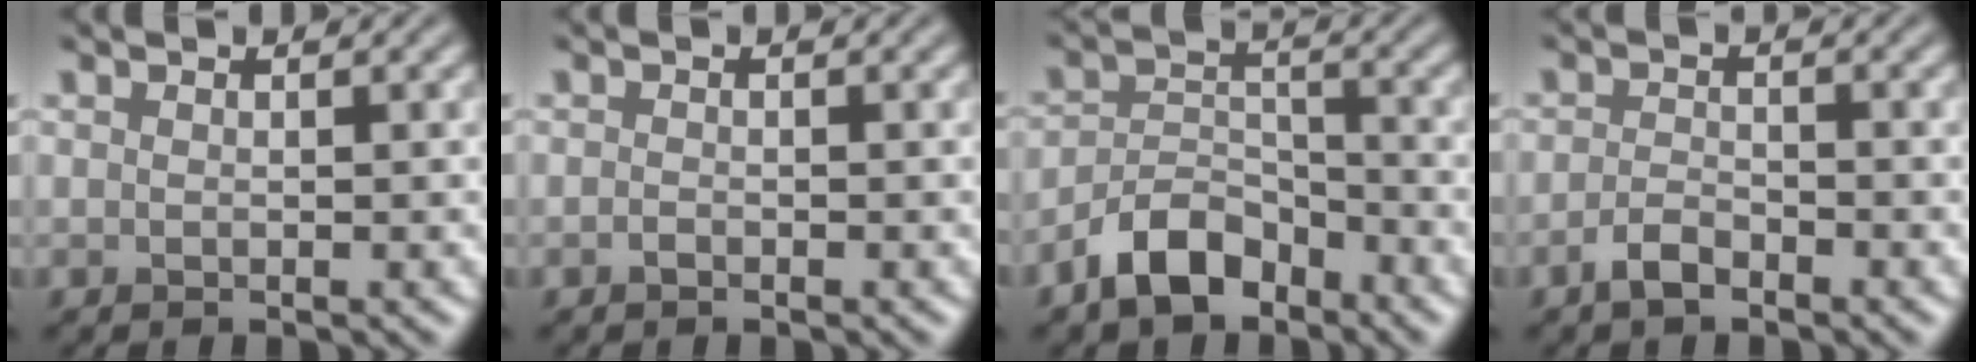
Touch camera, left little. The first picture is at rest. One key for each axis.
{"total": 0.6, "fx": -0.5, "fy": 0.3, "fz": 0.3, "tx": -0.006, "ty": -0.001, "tz": -0.012}
{"total": 4.7, "fx": -3.5, "fy": 2.3, "fz": 2.1, "tx": -0.032, "ty": 0.005, "tz": -0.074}
{"total": 1.9, "fx": -1.5, "fy": 0.6, "fz": 1.0, "tx": -0.018, "ty": 0.004, "tz": -0.033}